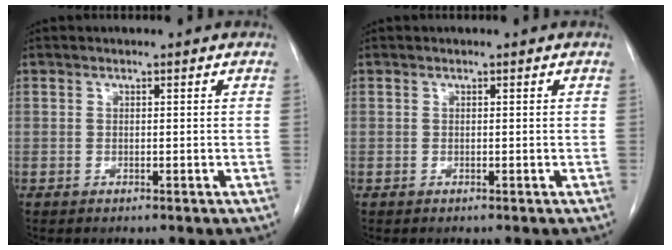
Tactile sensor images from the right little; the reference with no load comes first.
{"total": 0.0}